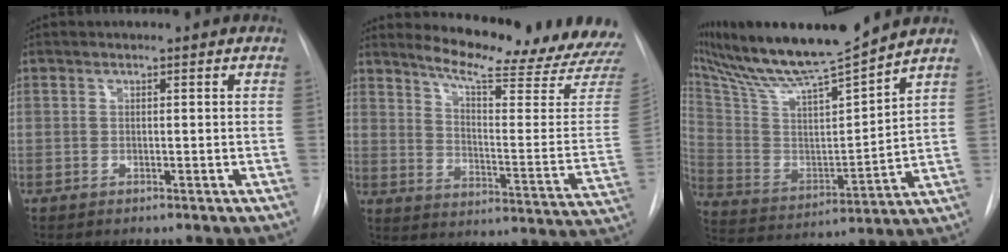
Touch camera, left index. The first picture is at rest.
{"total": 20.7, "force": [19.7, -0.1, 6.5], "torque": [-0.104, -0.127, 0.243]}
{"total": 17.5, "force": [15.4, -0.4, 8.2], "torque": [-0.155, -0.006, 0.277]}